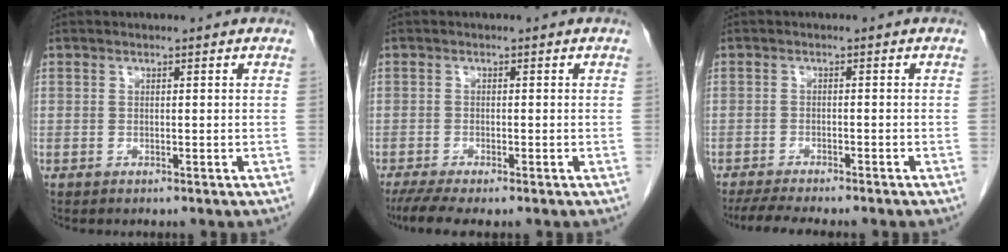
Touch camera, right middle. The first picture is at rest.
{"total": 4.8, "force": [-3.6, 0.7, 3.1], "torque": [-0.054, -0.012, -0.060]}
{"total": 7.7, "force": [-6.6, 0.7, 4.0], "torque": [-0.056, -0.010, -0.098]}